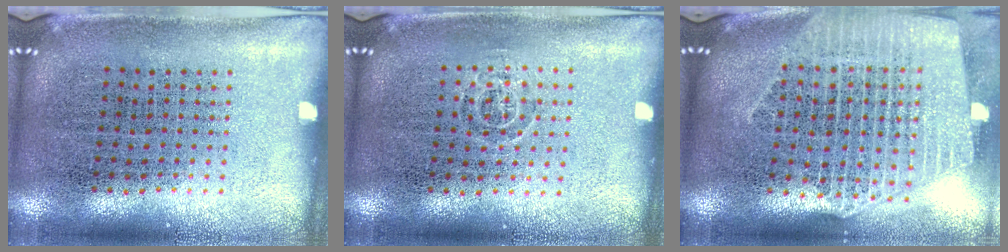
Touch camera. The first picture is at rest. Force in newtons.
{"total": 0.7, "press": 0.6, "slide": 0.5}
{"total": 2.5, "press": 2.2, "slide": 1.2}